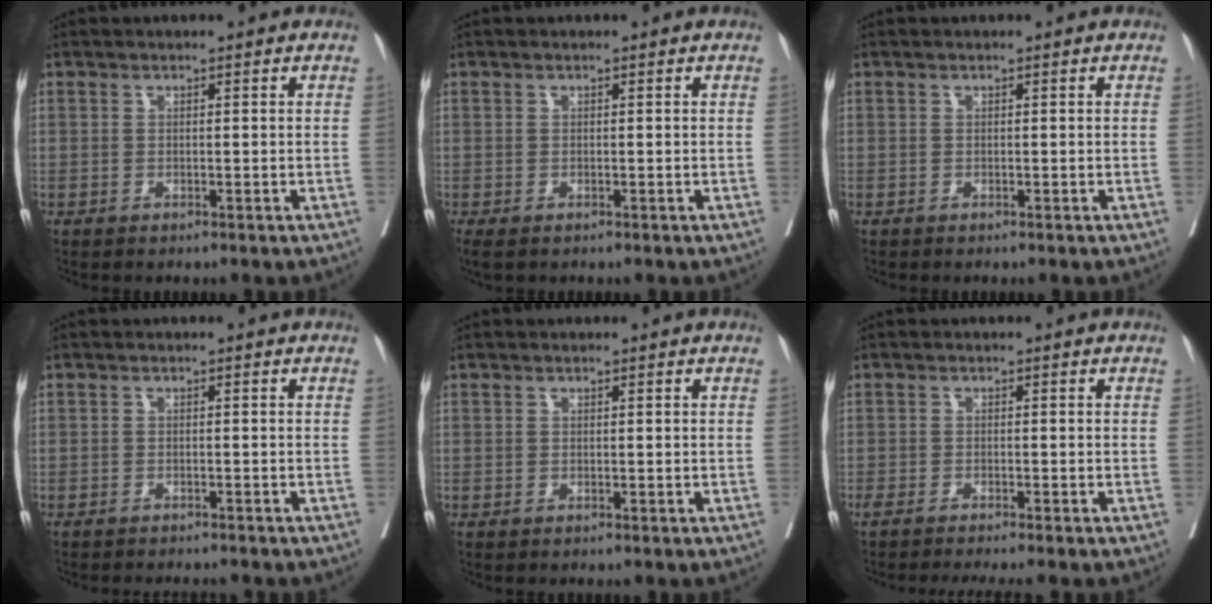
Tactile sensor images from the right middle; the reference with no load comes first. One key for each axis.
{"total": 2.1, "fx": -1.4, "fy": 1.1, "fz": 1.2, "tx": -0.020, "ty": -0.007, "tz": -0.021}
{"total": 0.0}
{"total": 5.3, "fx": -5.0, "fy": 0.8, "fz": 1.6, "tx": -0.016, "ty": -0.005, "tz": -0.063}
{"total": 0.0}
{"total": 6.9, "fx": -6.1, "fy": -0.2, "fz": 3.1, "tx": -0.025, "ty": -0.008, "tz": -0.091}